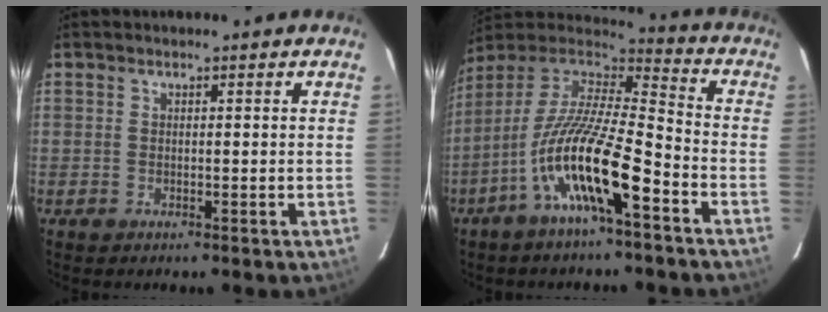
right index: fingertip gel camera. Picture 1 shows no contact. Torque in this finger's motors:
{"motor_torque": [1.44, -0.70, 1.05, 0.21]}